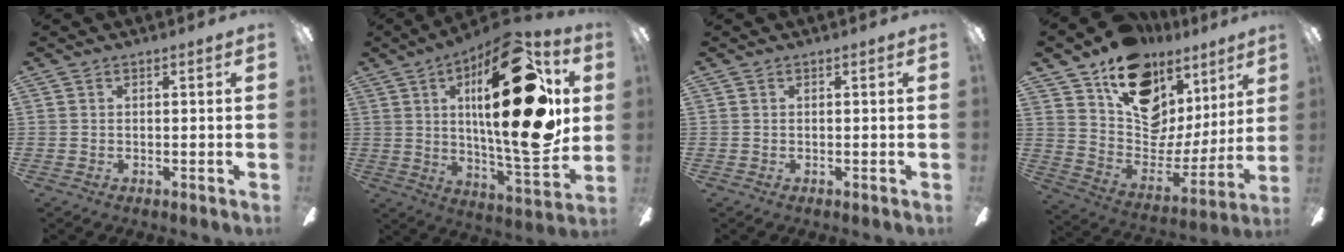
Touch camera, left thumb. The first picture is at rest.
{"total": 30.7, "force": [8.5, 10.9, 27.5], "torque": [-0.427, -0.041, 0.127]}
{"total": 0.0}
{"total": 15.9, "force": [10.8, 9.7, 6.6], "torque": [-0.112, -0.082, 0.201]}